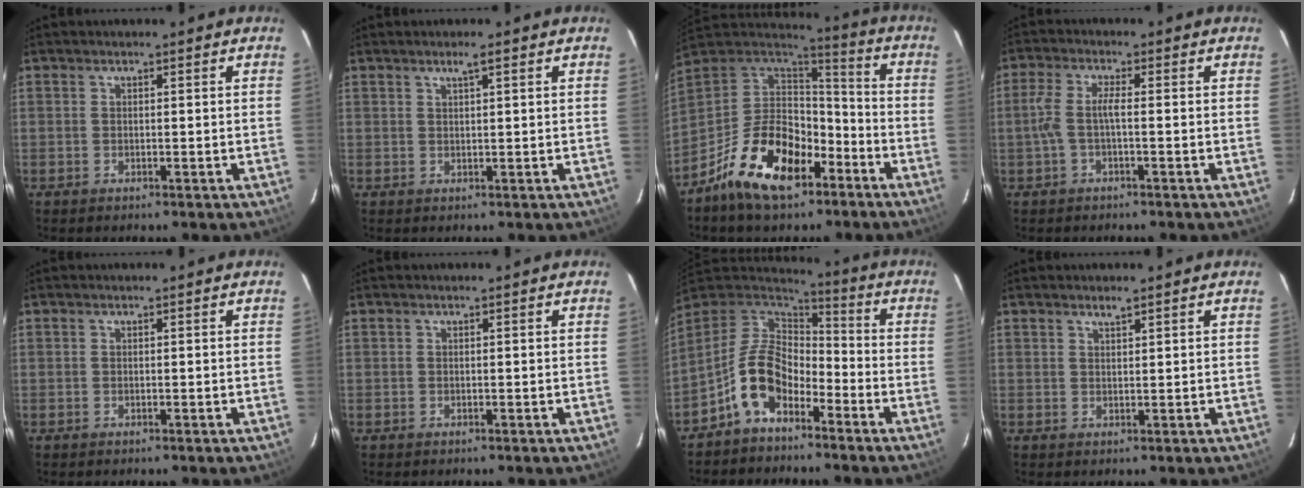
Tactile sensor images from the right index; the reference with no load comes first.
{"total": 1.6, "force": [1.0, 0.1, 1.3], "torque": [-0.024, 0.005, 0.018]}
{"total": 19.1, "force": [-11.1, 9.7, 12.1], "torque": [-0.239, 0.008, -0.191]}
{"total": 3.4, "force": [-1.2, 0.3, 3.2], "torque": [-0.075, 0.005, -0.023]}
{"total": 0.0}
{"total": 0.0}
{"total": 11.1, "force": [-6.1, 6.4, 6.7], "torque": [-0.140, 0.021, -0.120]}
{"total": 1.3, "force": [1.1, 0.2, 0.7], "torque": [-0.012, 0.002, 0.019]}